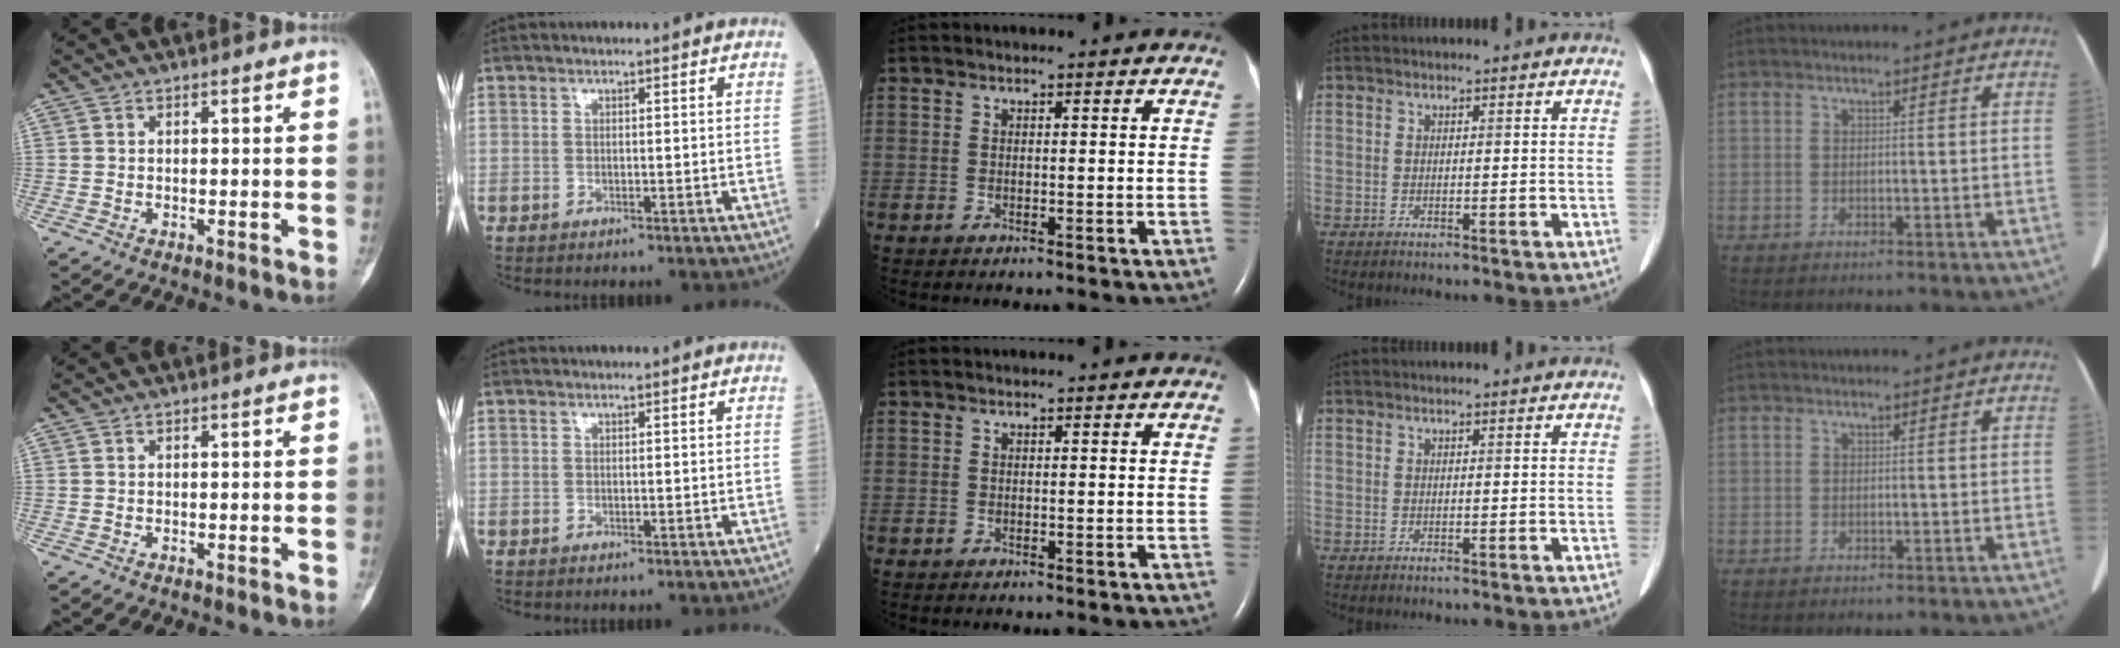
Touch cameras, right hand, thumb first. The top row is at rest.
{}